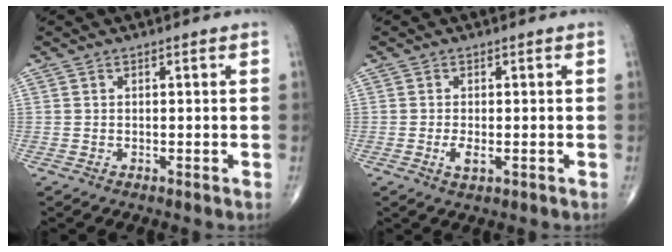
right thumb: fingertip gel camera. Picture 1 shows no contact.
{"total": 2.3, "force": [-0.6, 0.9, 2.1], "torque": [-0.043, -0.005, -0.010]}